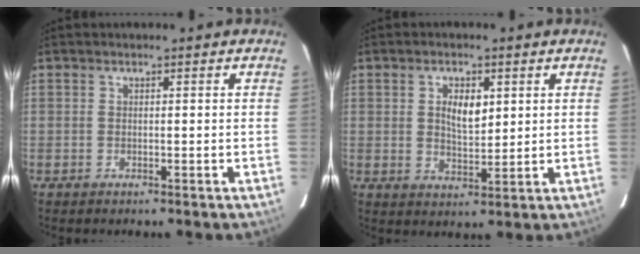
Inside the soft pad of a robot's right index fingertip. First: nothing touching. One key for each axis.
{"total": 5.4, "fx": 1.5, "fy": 2.8, "fz": 4.4, "tx": -0.074, "ty": 0.002, "tz": 0.030}